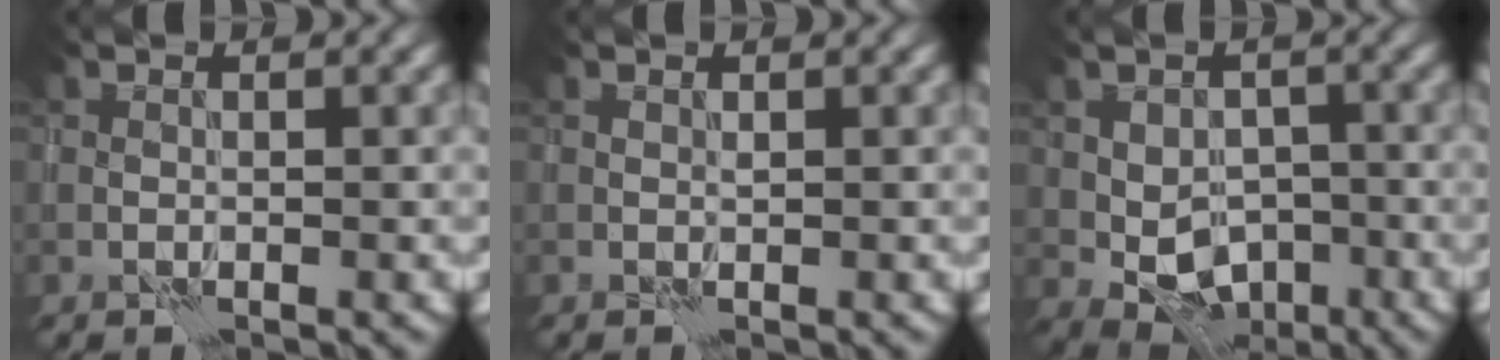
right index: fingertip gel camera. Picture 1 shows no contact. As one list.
[{"total": 0.0}, {"total": 4.6, "force": [-1.0, 3.3, 3.0], "torque": [-0.044, -0.005, -0.015]}]